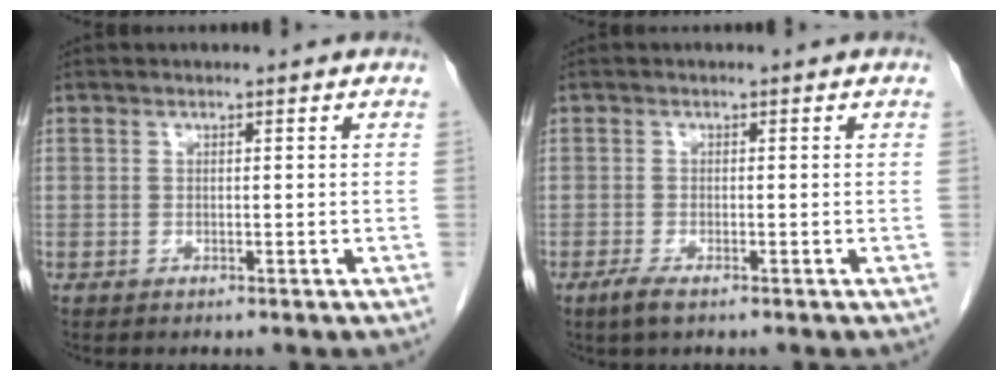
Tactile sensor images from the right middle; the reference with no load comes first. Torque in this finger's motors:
{"motor_torque": [0.46, -0.03, 0.15, 0.04]}